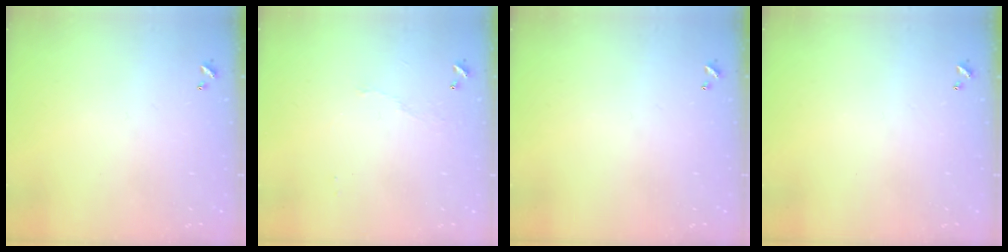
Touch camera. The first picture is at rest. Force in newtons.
{"total": 2.9, "press": 2.8, "slide": 0.6}
{"total": 0.0}
{"total": 0.0}